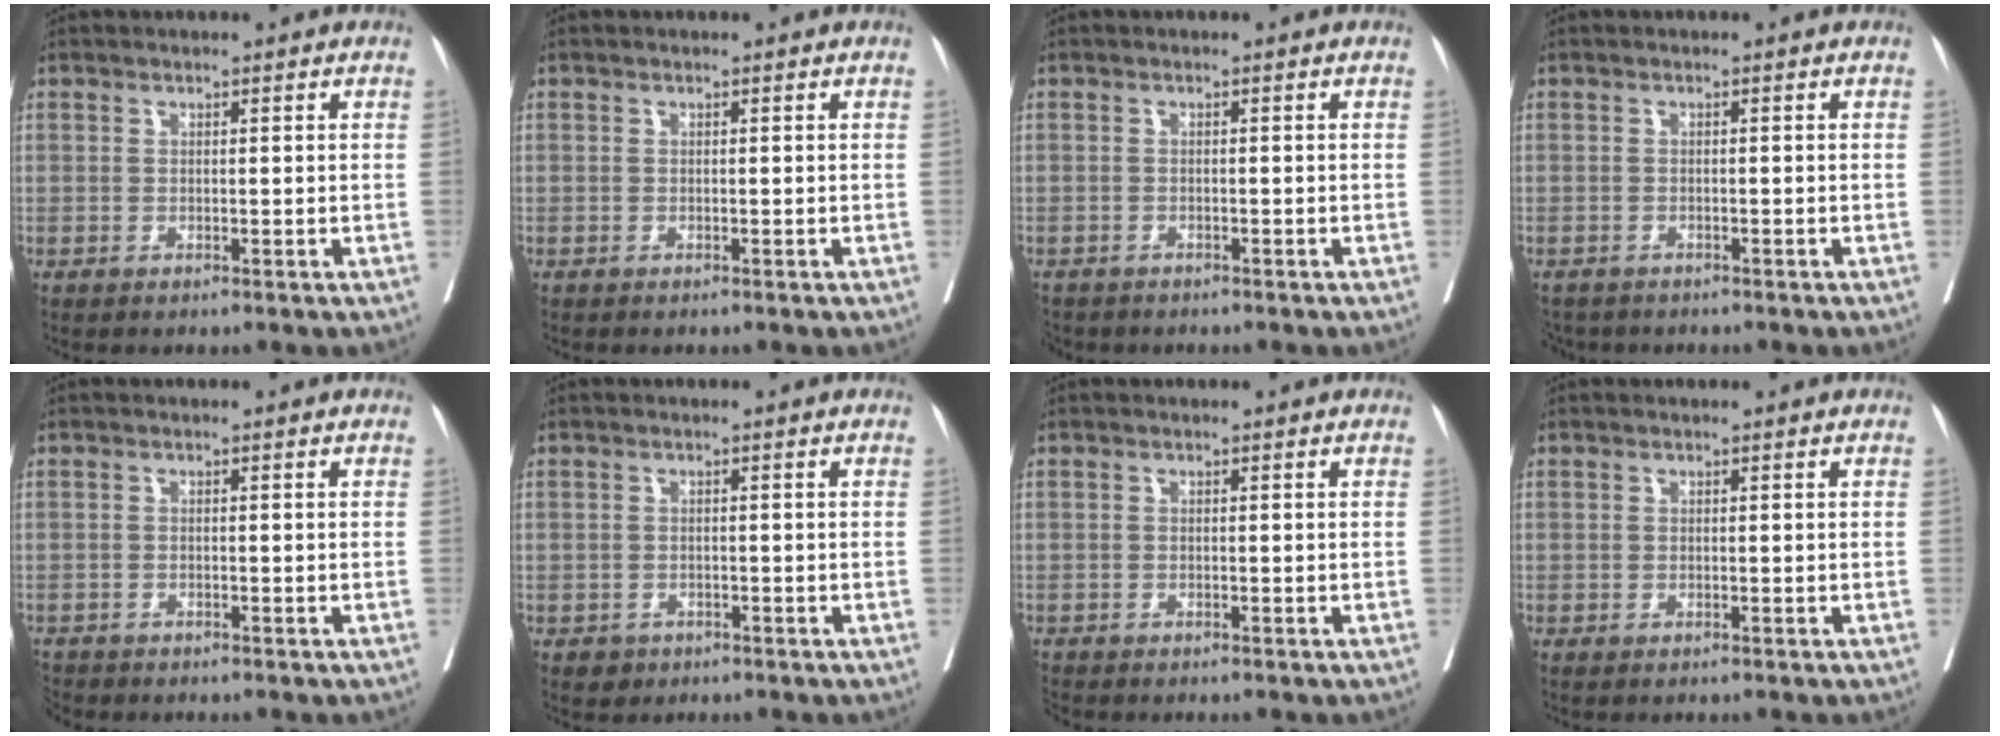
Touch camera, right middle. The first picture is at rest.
{"total": 0.0}
{"total": 4.0, "force": [-3.3, 2.1, 0.8], "torque": [-0.019, -0.003, -0.050]}
{"total": 3.7, "force": [-3.2, 1.6, 0.5], "torque": [-0.007, -0.003, -0.048]}
{"total": 2.7, "force": [-2.6, 1.0, 0.1], "torque": [-0.004, -0.007, -0.045]}
{"total": 1.5, "force": [-0.9, 1.1, 0.2], "torque": [-0.006, 0.003, -0.011]}
{"total": 2.0, "force": [-1.9, 0.3, 0.6], "torque": [-0.015, -0.005, -0.030]}
{"total": 0.7, "force": [-0.6, 0.0, 0.3], "torque": [-0.007, -0.004, -0.008]}